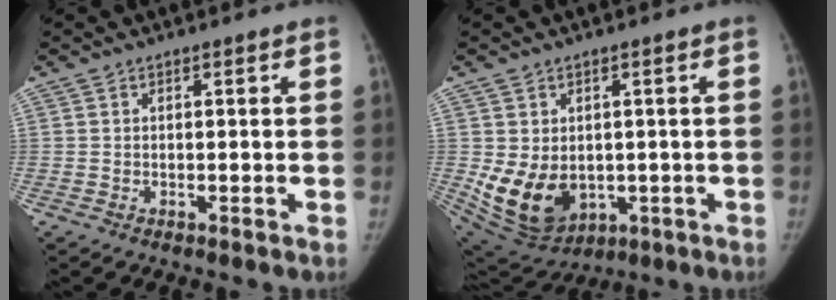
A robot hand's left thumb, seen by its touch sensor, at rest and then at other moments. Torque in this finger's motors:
{"motor_torque": [0.63, 0.83, 0.57, -0.55, 0.18]}